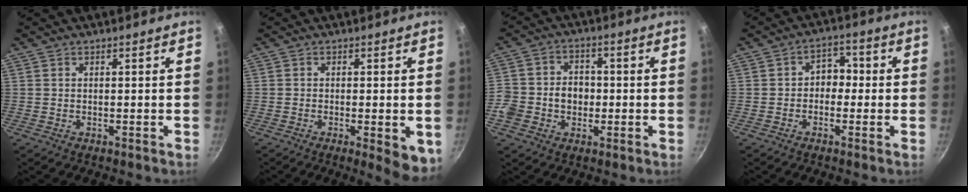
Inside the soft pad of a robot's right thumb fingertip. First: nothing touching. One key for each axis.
{"total": 6.6, "fx": -2.2, "fy": 1.6, "fz": 6.0, "tx": -0.075, "ty": -0.010, "tz": -0.028}
{"total": 9.3, "fx": -1.5, "fy": 7.8, "fz": 4.8, "tx": -0.060, "ty": 0.030, "tz": -0.027}
{"total": 4.8, "fx": -0.4, "fy": 3.7, "fz": 3.1, "tx": -0.014, "ty": 0.021, "tz": -0.020}